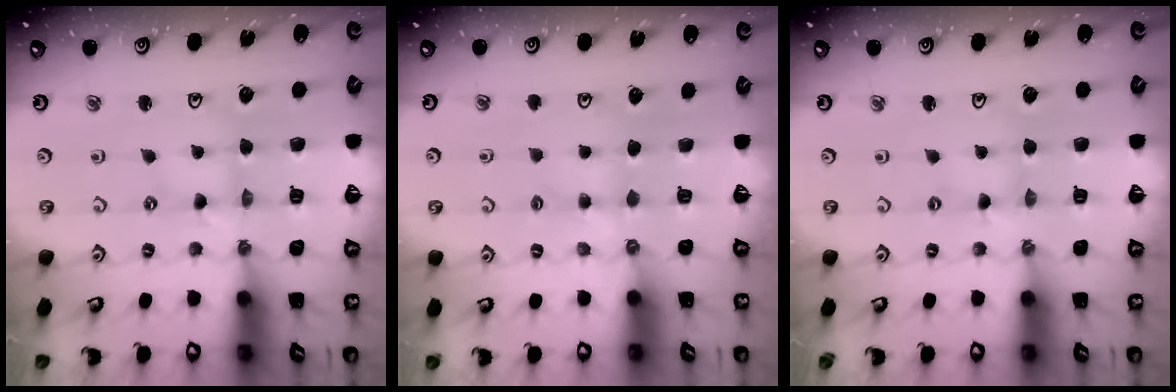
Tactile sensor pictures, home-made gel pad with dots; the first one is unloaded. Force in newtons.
{"total": 2.2, "press": 2.1, "slide": 0.4}
{"total": 0.0}